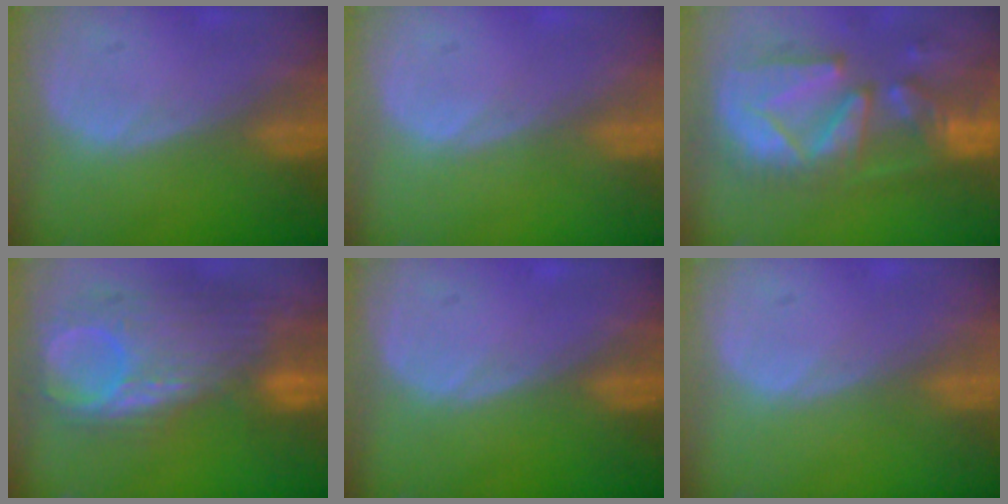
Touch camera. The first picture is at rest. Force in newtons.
{"total": 0.0}
{"total": 12.9, "press": 11.2, "slide": 6.3}
{"total": 12.0, "press": 10.4, "slide": 6.0}
{"total": 0.0}
{"total": 0.0}